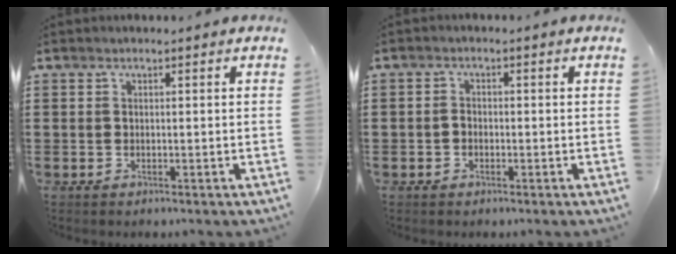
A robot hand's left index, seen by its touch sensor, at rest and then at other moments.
{"total": 1.4, "force": [-0.5, 1.1, 0.8], "torque": [-0.019, 0.003, -0.011]}